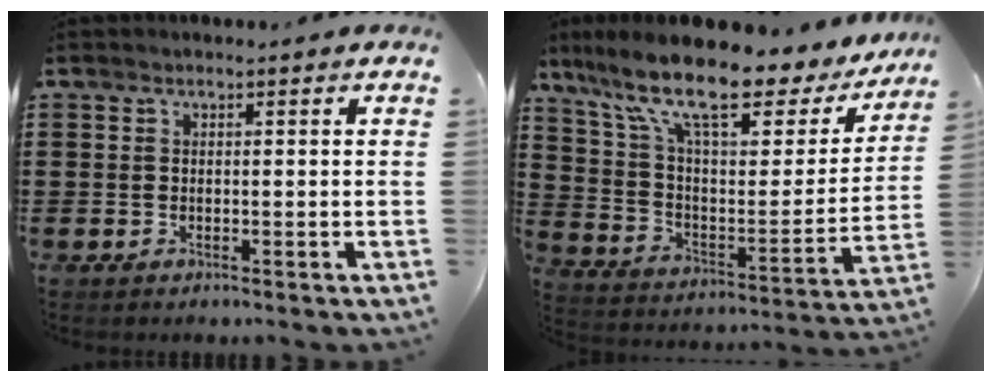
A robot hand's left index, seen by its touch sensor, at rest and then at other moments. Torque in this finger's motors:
{"motor_torque": [2.14, 0.00, 0.87, 0.21]}